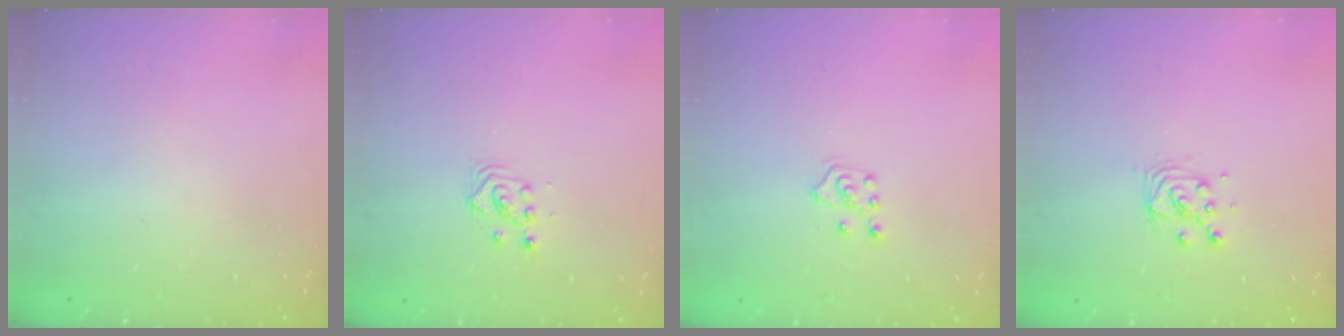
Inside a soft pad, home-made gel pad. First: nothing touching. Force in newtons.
{"total": 2.3, "press": 2.3, "slide": 0.1}
{"total": 5.5, "press": 5.5, "slide": 0.4}
{"total": 5.5, "press": 5.5, "slide": 0.5}